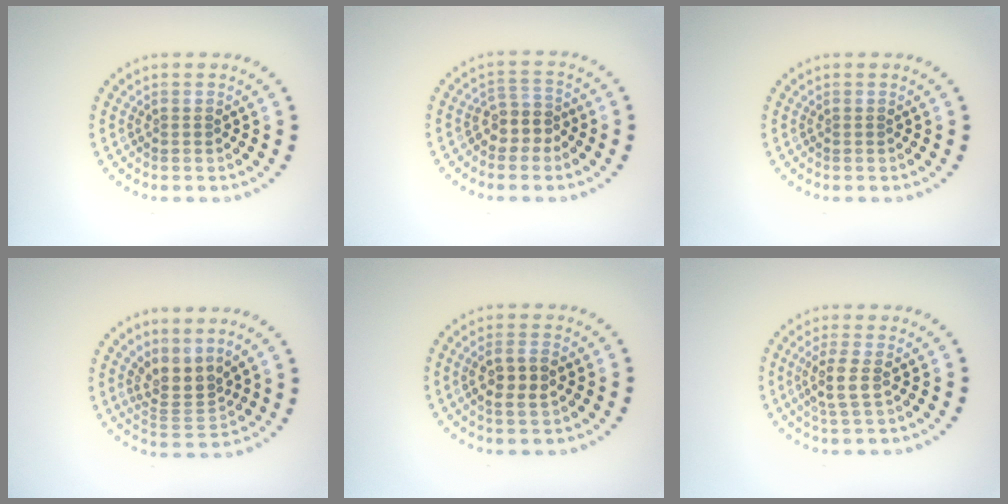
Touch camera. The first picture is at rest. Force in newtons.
{"total": 2.4, "press": 2.0, "slide": 1.3}
{"total": 0.0}
{"total": 3.0, "press": 2.1, "slide": 2.1}
{"total": 2.9, "press": 2.8, "slide": 0.7}
{"total": 2.4, "press": 2.0, "slide": 1.3}